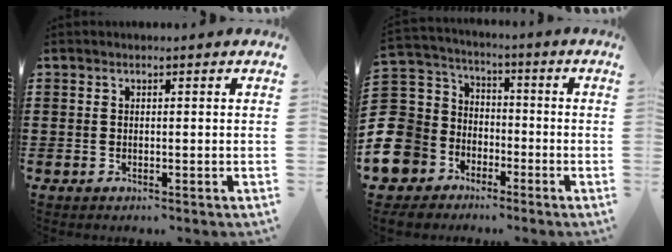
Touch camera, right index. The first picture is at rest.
{"total": 12.5, "force": [-6.7, 10.2, 2.7], "torque": [-0.117, 0.017, -0.128]}